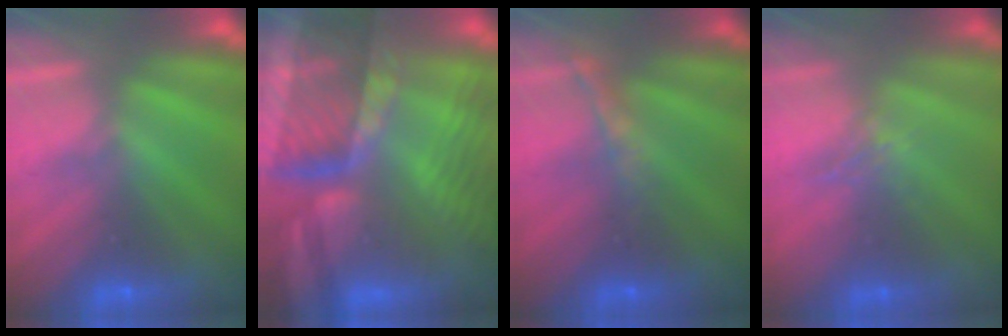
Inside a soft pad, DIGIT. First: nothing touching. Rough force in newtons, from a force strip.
{"total": 8.9}
{"total": 1.6}
{"total": 1.0}